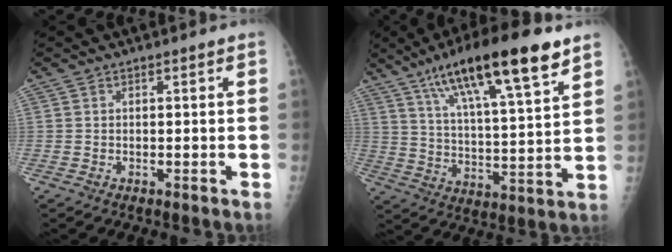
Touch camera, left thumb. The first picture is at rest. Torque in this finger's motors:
{"motor_torque": [1.39, -0.09, 1.63, -0.93, 0.17]}